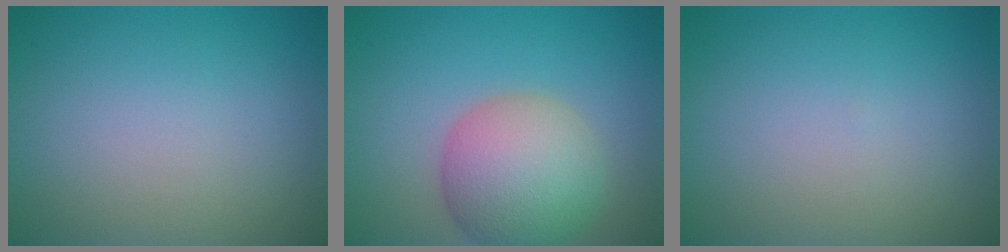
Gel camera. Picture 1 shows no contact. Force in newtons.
{"total": 7.2, "press": 7.2, "slide": 0.5}
{"total": 0.0}